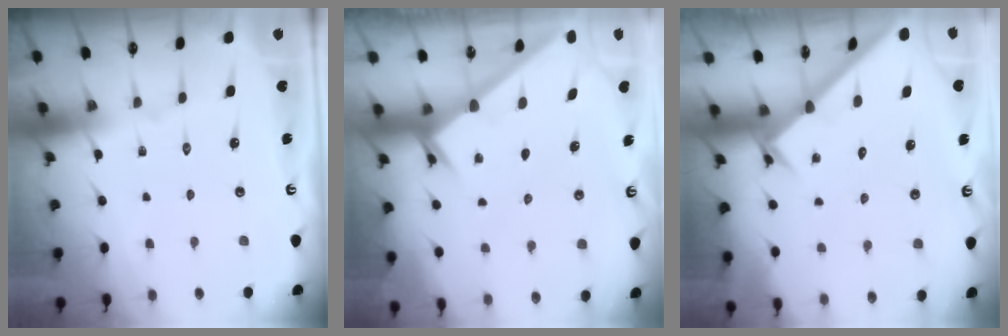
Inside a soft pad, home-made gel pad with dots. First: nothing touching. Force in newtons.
{"total": 2.3, "press": 2.3, "slide": 0.2}
{"total": 2.0, "press": 2.0, "slide": 0.2}